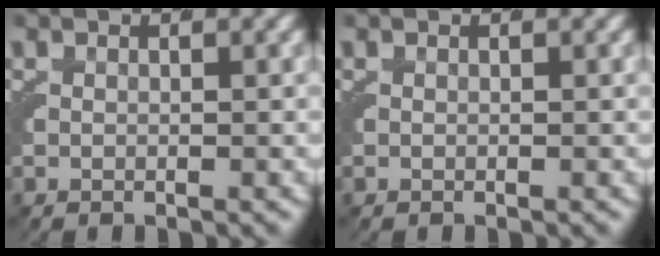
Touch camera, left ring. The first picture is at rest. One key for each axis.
{"total": 0.0}